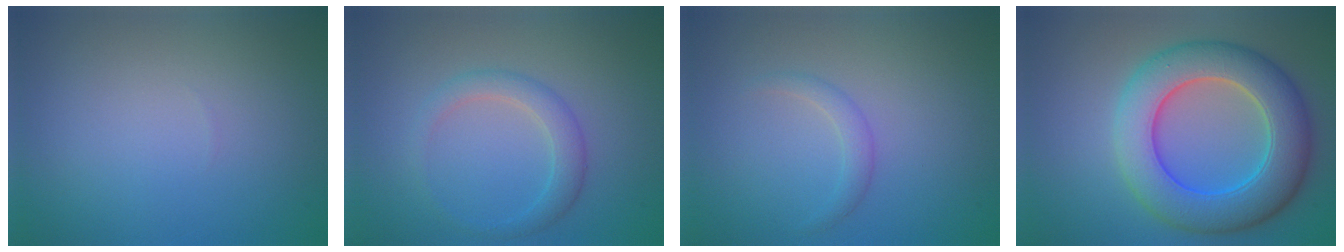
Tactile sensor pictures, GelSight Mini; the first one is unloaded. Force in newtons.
{"total": 2.4, "press": 2.4, "slide": 0.1}
{"total": 1.3, "press": 1.3, "slide": 0.1}
{"total": 8.9, "press": 8.9, "slide": 0.0}